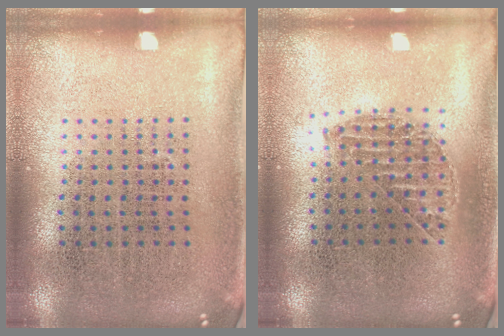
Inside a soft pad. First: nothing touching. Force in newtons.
{"total": 1.1, "press": 1.0, "slide": 0.3}